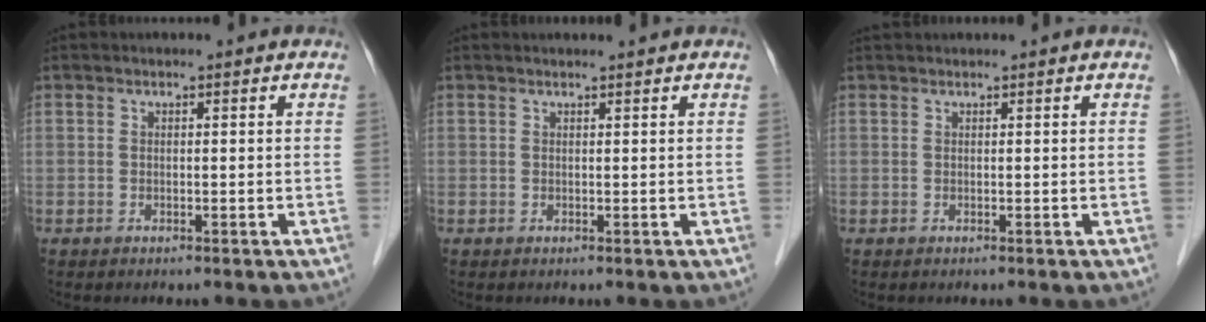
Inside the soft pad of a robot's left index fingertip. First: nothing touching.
{"total": 1.4, "force": [1.3, -0.2, 0.4], "torque": [-0.006, 0.007, 0.022]}
{"total": 1.2, "force": [1.2, 0.0, 0.3], "torque": [-0.005, 0.023, 0.026]}